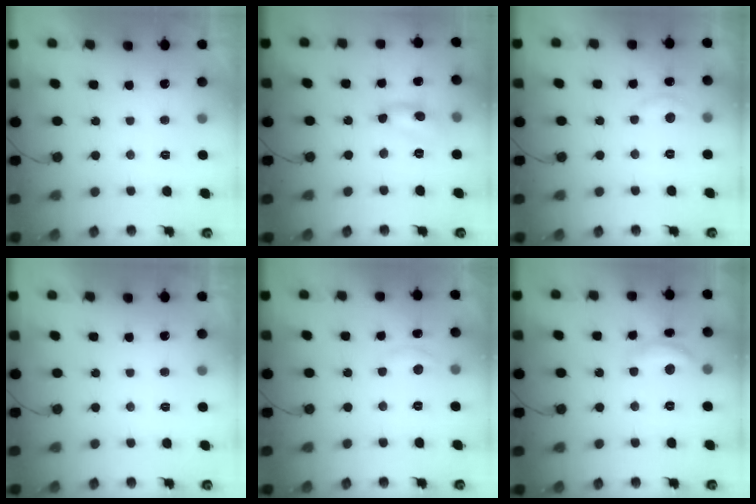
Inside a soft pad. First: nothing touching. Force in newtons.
{"total": 7.8, "press": 7.8, "slide": 0.5}
{"total": 6.7, "press": 6.6, "slide": 1.0}
{"total": 0.0}
{"total": 4.4, "press": 4.3, "slide": 0.6}
{"total": 10.5, "press": 10.5, "slide": 0.5}